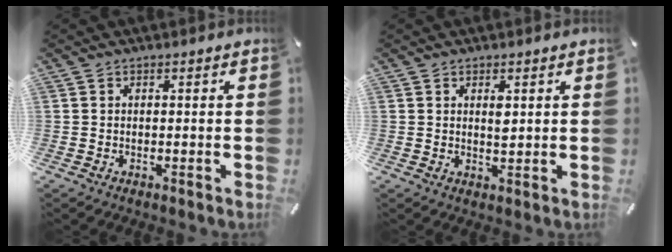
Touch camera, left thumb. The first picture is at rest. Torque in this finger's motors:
{"motor_torque": [0.48, 0.64, 0.20, -0.23, 0.02]}